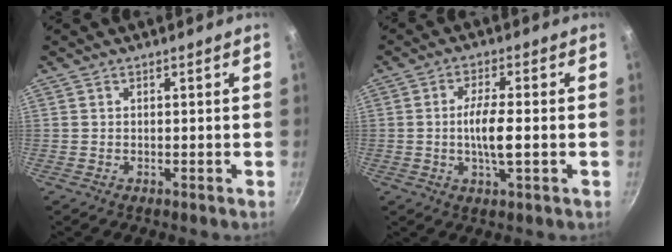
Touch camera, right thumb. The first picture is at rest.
{"total": 6.7, "force": [-0.8, 1.5, 6.4], "torque": [-0.129, 0.005, -0.018]}